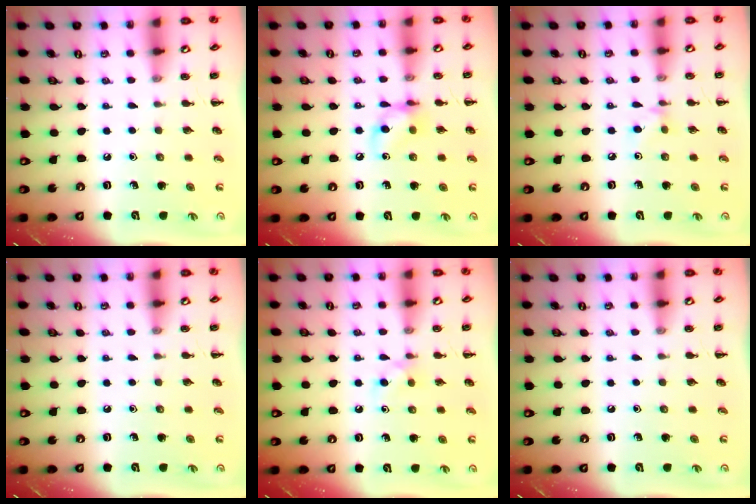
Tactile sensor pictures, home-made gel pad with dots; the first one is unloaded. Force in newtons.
{"total": 8.6, "press": 8.5, "slide": 1.0}
{"total": 3.6, "press": 3.3, "slide": 1.3}
{"total": 0.0}
{"total": 4.2, "press": 4.0, "slide": 1.3}
{"total": 0.0}